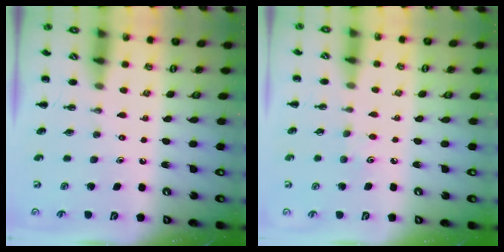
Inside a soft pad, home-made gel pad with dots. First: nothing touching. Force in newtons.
{"total": 4.6, "press": 4.4, "slide": 1.3}